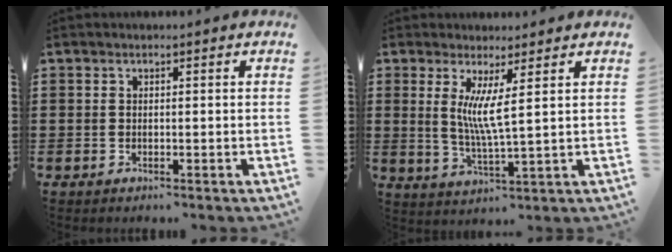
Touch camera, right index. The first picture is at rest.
{"total": 5.4, "force": [2.0, 0.0, 5.0], "torque": [-0.104, -0.008, 0.034]}